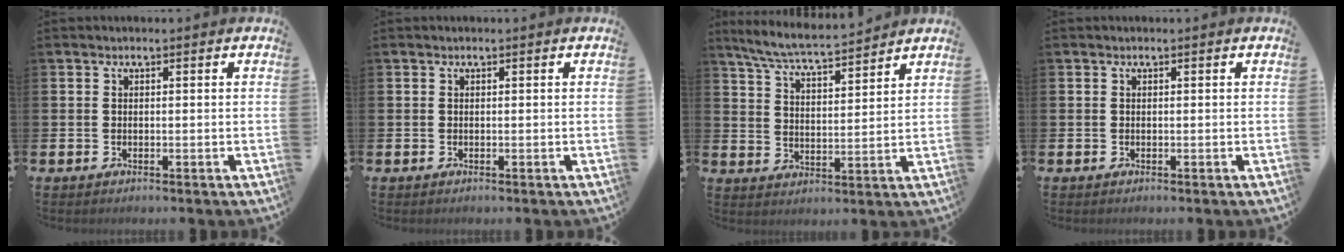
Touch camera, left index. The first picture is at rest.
{"total": 0.0}
{"total": 6.6, "force": [6.3, 0.2, 2.0], "torque": [-0.067, -0.036, 0.112]}
{"total": 0.0}